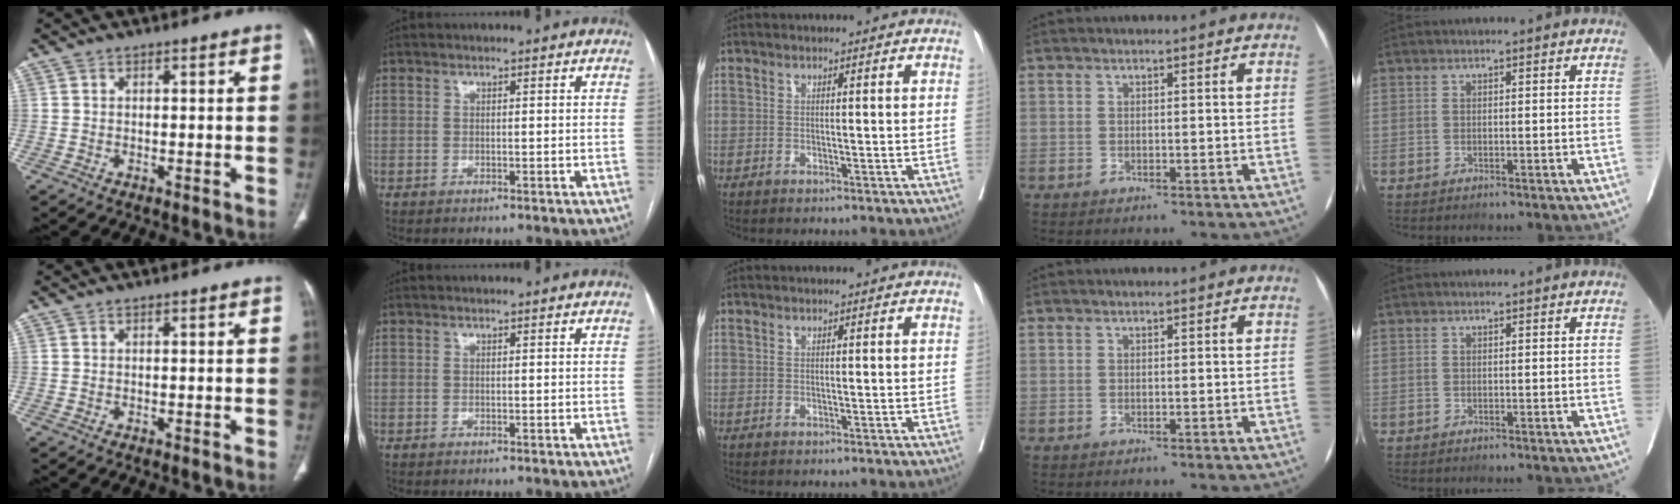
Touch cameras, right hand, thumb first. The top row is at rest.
{}